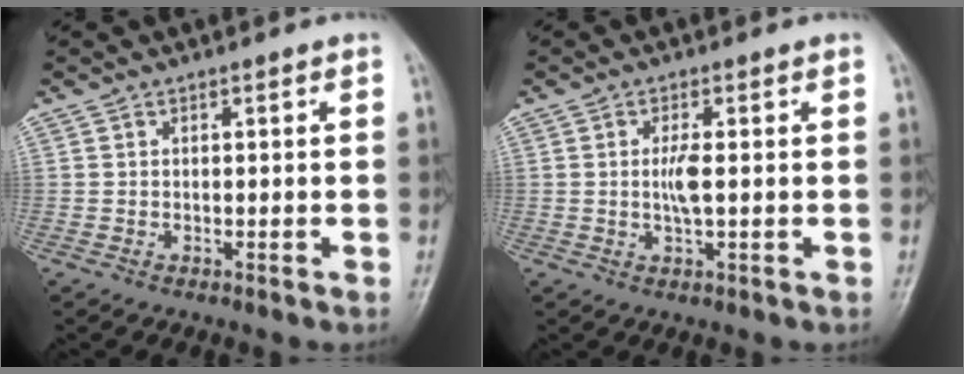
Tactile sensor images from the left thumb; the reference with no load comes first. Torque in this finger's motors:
{"motor_torque": [2.01, 1.48, 1.42, -0.72, 0.20]}